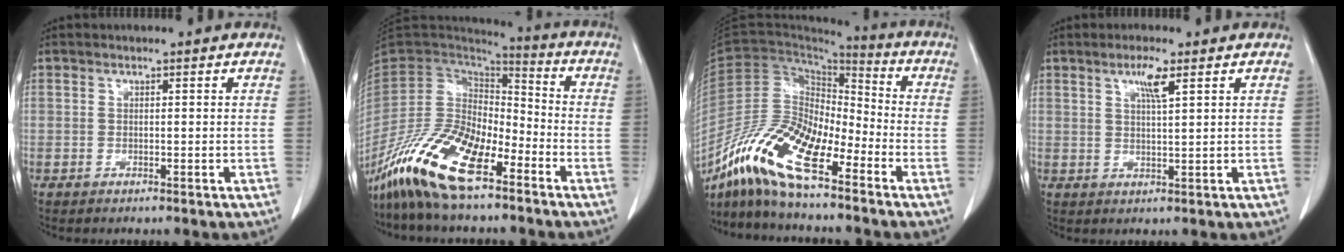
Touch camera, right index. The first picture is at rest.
{"total": 16.1, "force": [-10.9, 5.0, 10.8], "torque": [-0.218, 0.002, -0.209]}
{"total": 15.5, "force": [-10.5, 4.2, 10.6], "torque": [-0.215, 0.008, -0.198]}
{"total": 3.6, "force": [1.9, 0.0, 3.0], "torque": [-0.058, -0.002, 0.036]}